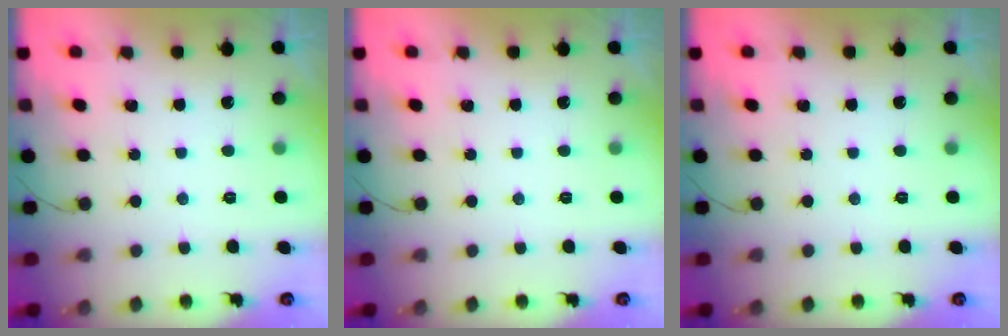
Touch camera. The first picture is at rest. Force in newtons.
{"total": 0.0}
{"total": 0.0}